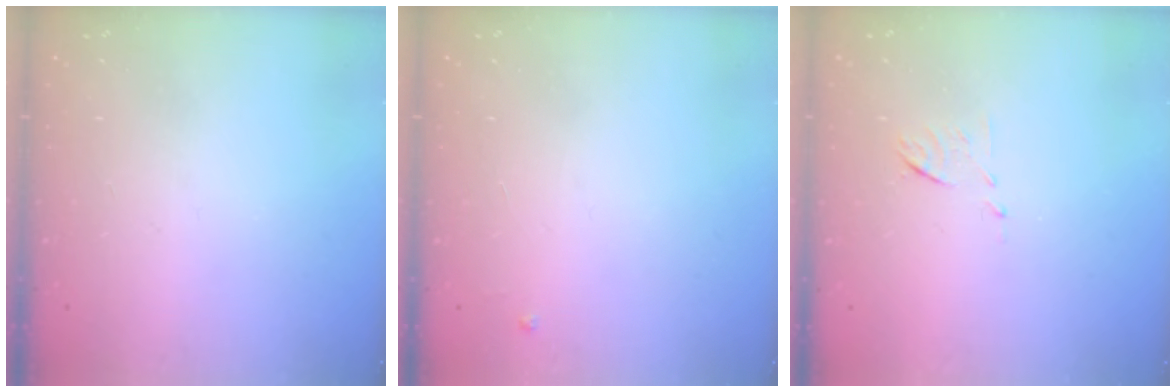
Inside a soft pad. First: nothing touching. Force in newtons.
{"total": 2.4, "press": 2.4, "slide": 0.4}
{"total": 5.9, "press": 5.9, "slide": 0.5}